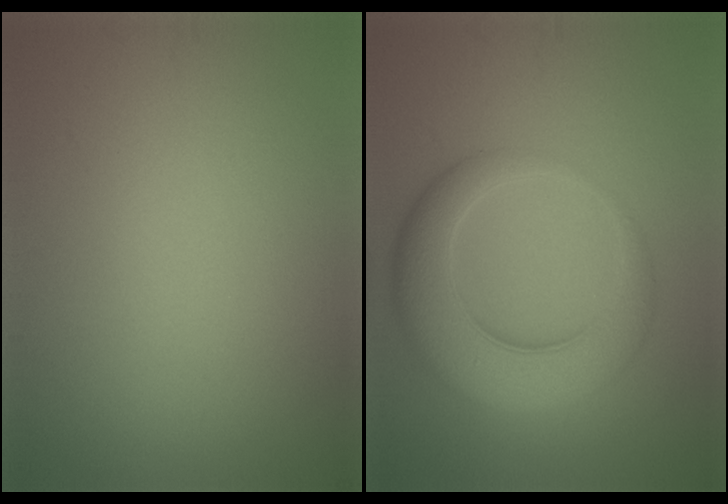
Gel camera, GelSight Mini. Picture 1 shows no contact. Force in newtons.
{"total": 7.3, "press": 7.3, "slide": 0.1}